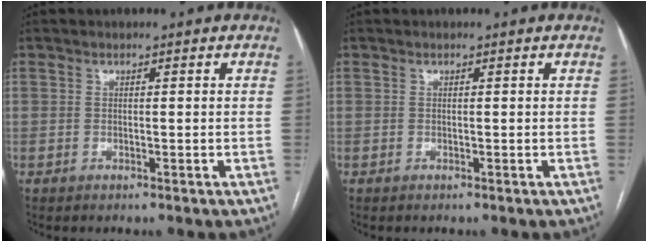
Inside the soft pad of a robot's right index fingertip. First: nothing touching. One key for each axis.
{"total": 0.0}